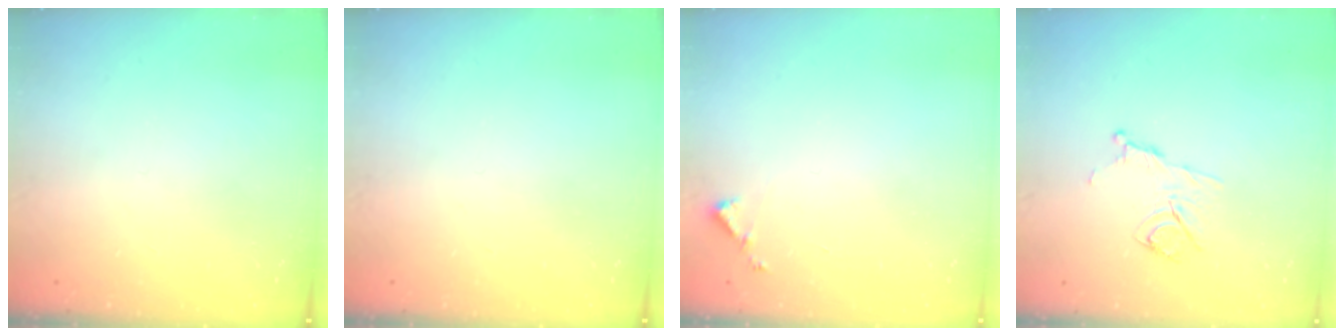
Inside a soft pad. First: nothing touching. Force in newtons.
{"total": 0.0}
{"total": 3.6, "press": 3.6, "slide": 0.3}
{"total": 9.2, "press": 9.2, "slide": 0.2}